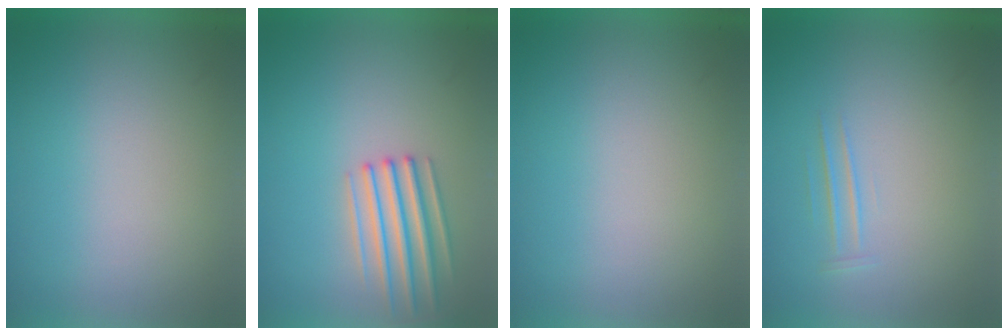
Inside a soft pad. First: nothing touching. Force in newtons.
{"total": 3.1}
{"total": 0.0}
{"total": 1.1}